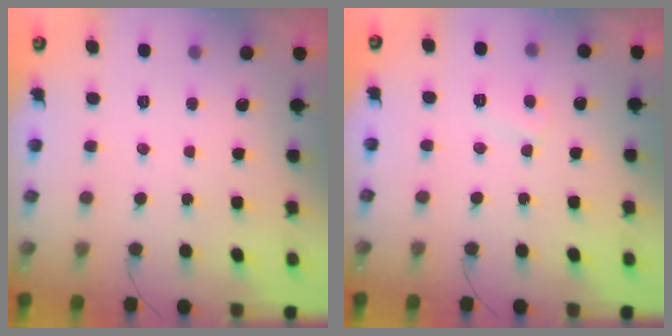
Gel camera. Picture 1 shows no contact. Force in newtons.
{"total": 5.5, "press": 5.5, "slide": 0.4}